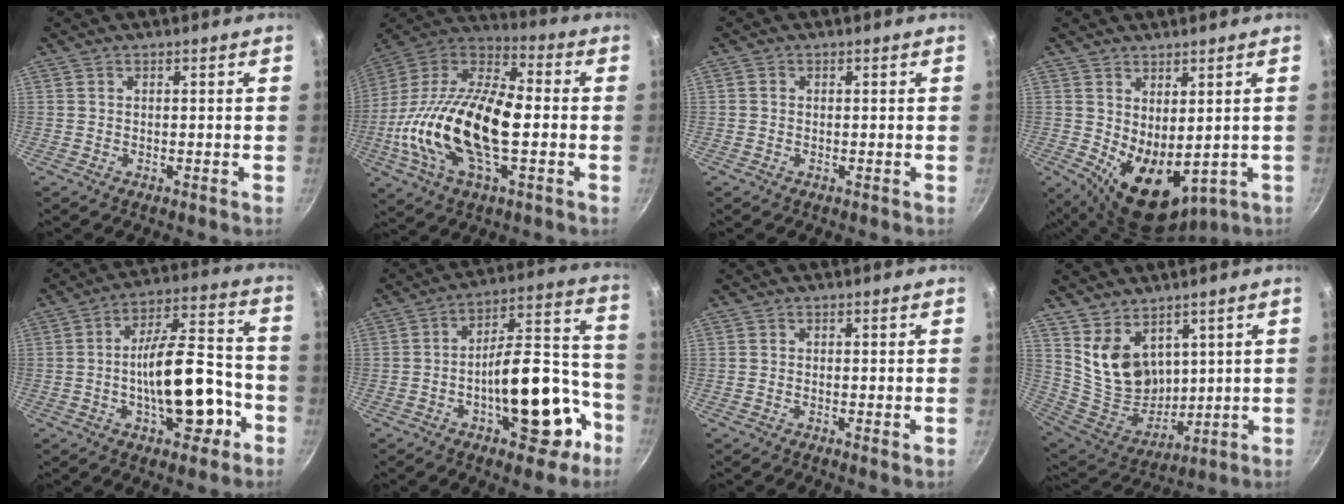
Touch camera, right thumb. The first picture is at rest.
{"total": 25.6, "force": [-3.2, 12.1, 22.3], "torque": [-0.418, 0.035, -0.074]}
{"total": 0.6, "force": [-0.1, 0.5, 0.2], "torque": [-0.003, 0.002, -0.004]}
{"total": 10.2, "force": [0.2, 5.9, 8.3], "torque": [-0.102, -0.026, 0.028]}
{"total": 17.1, "force": [-5.1, 7.6, 14.5], "torque": [-0.193, 0.056, -0.074]}
{"total": 20.0, "force": [-7.5, 9.4, 16.0], "torque": [-0.175, 0.081, -0.105]}
{"total": 0.8, "force": [-0.1, 0.1, 0.8], "torque": [-0.013, -0.004, -0.004]}
{"total": 12.0, "force": [6.4, 8.0, 6.3], "torque": [-0.087, -0.063, 0.143]}